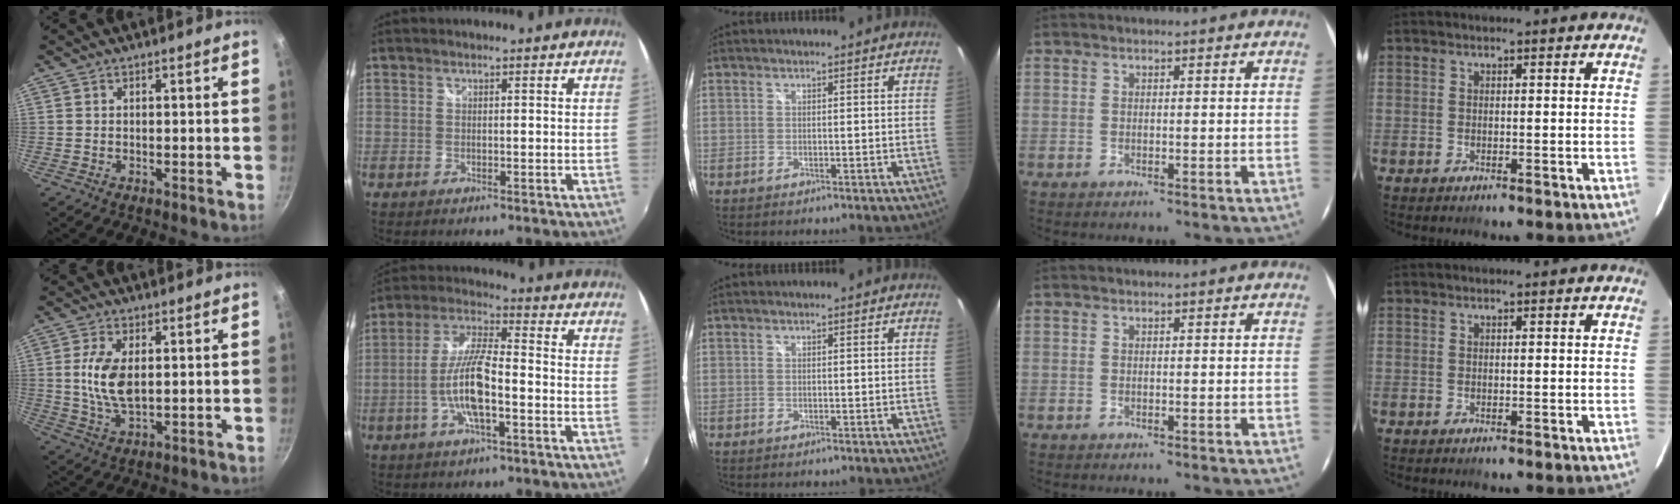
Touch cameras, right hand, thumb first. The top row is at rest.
{"thumb": {"total": 9.1, "force": [1.1, 4.8, 7.7], "torque": [-0.152, -0.005, 0.022]}, "index": {"total": 11.0, "force": [-3.5, 2.5, 10.1], "torque": [-0.211, 0.001, -0.066]}}